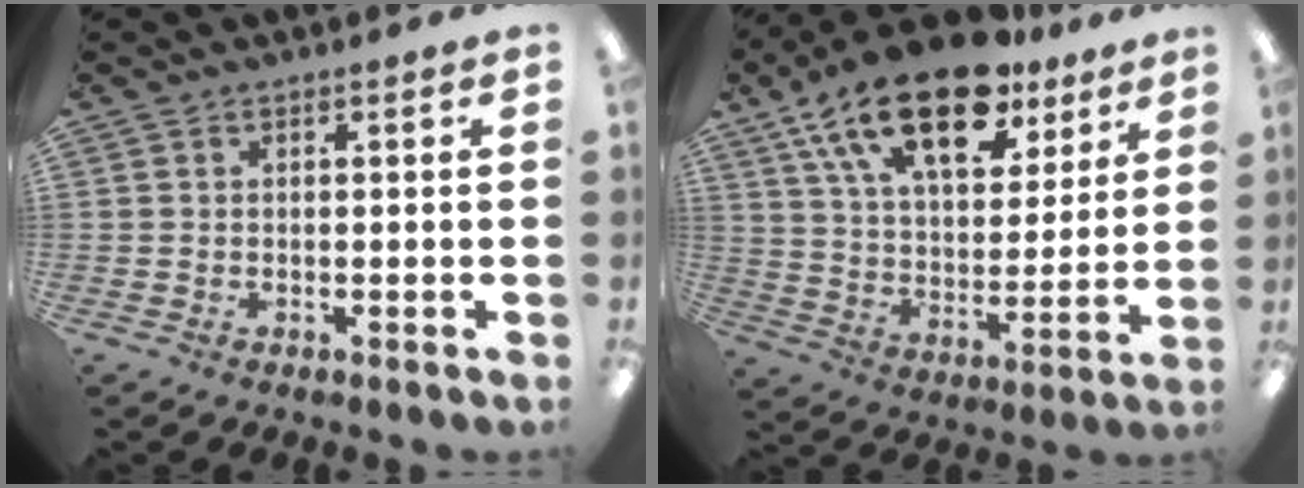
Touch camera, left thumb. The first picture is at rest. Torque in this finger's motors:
{"motor_torque": [0.52, 0.64, 1.78, -1.03, 0.35]}